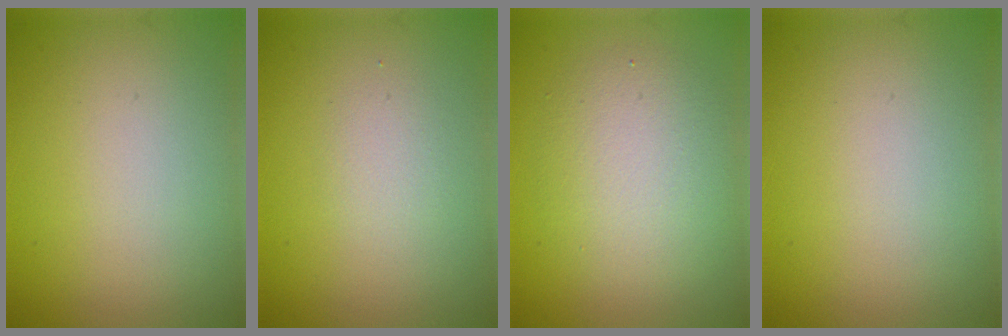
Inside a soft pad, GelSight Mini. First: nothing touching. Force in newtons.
{"total": 1.3, "press": 1.2, "slide": 0.1}
{"total": 4.6, "press": 4.5, "slide": 0.4}
{"total": 0.0}